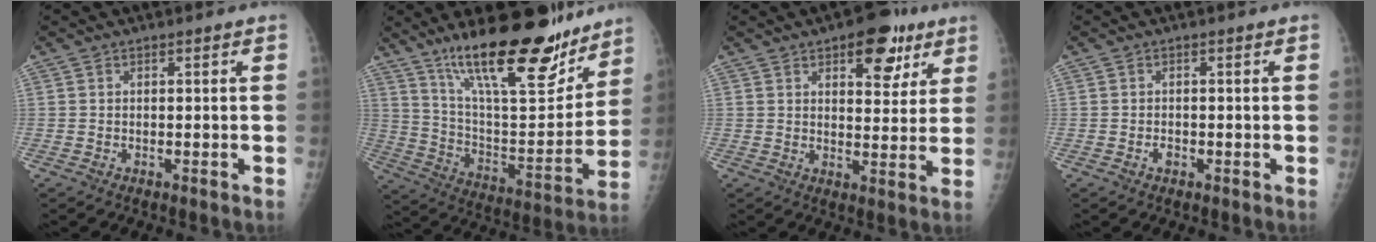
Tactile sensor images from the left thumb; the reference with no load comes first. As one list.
[{"total": 29.8, "force": [20.5, 9.0, 19.7], "torque": [-0.275, -0.084, 0.335]}, {"total": 13.6, "force": [7.5, 6.2, 9.4], "torque": [-0.088, -0.026, 0.105]}, {"total": 1.0, "force": [-0.4, 0.7, 0.6], "torque": [-0.007, 0.002, -0.007]}]